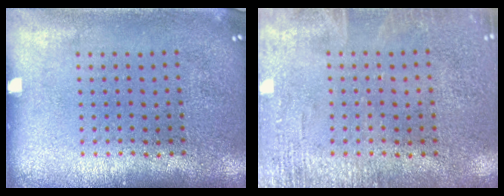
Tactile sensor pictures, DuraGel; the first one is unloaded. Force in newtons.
{"total": 2.2, "press": 2.2, "slide": 0.3}